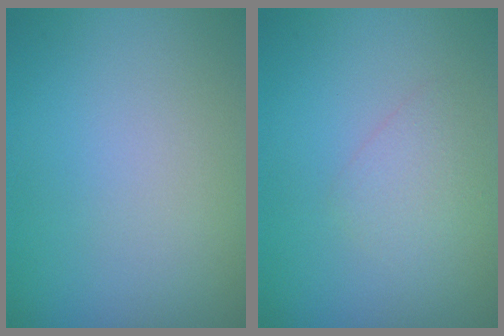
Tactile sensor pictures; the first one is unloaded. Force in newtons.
{"total": 1.4, "press": 1.4, "slide": 0.0}